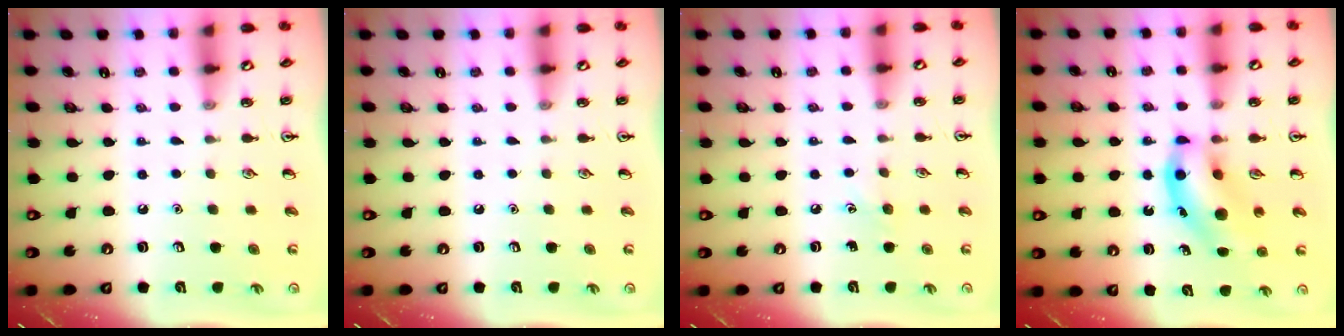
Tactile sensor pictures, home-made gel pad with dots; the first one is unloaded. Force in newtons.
{"total": 0.0}
{"total": 4.5, "press": 4.2, "slide": 1.6}
{"total": 11.3, "press": 10.9, "slide": 3.0}